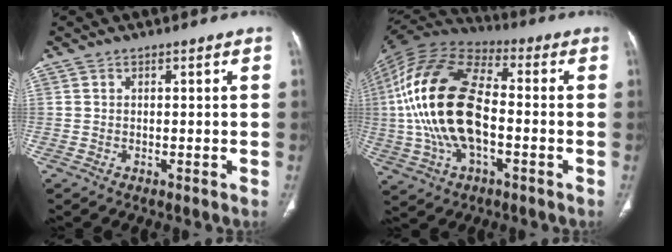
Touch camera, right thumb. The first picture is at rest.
{"total": 22.1, "force": [-1.4, 11.7, 18.8], "torque": [-0.385, 0.021, -0.027]}